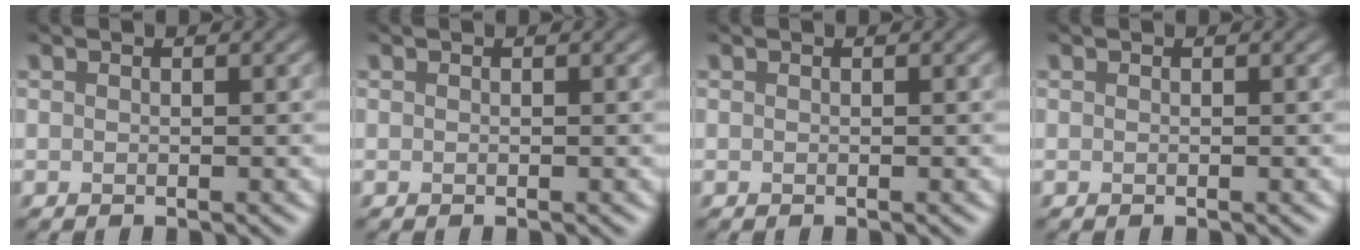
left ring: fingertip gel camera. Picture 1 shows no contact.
{"total": 0.0}
{"total": 0.0}
{"total": 0.0}